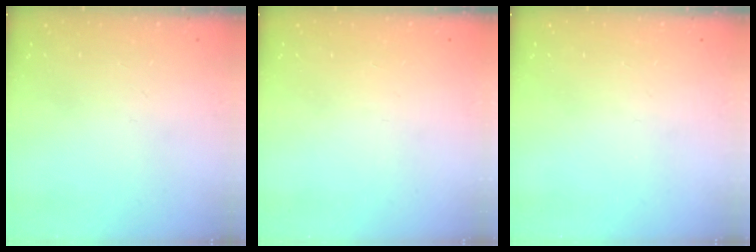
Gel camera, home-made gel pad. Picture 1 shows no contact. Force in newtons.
{"total": 1.5, "press": 1.5, "slide": 0.1}
{"total": 0.0}